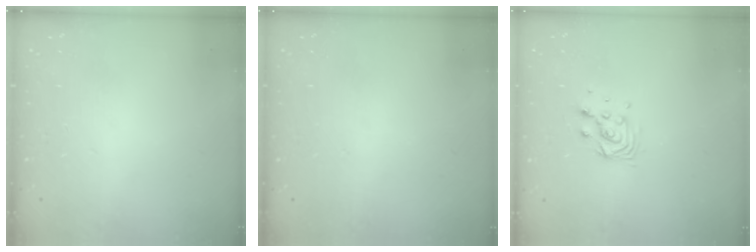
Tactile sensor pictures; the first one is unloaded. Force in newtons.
{"total": 0.0}
{"total": 7.0, "press": 7.0, "slide": 0.5}